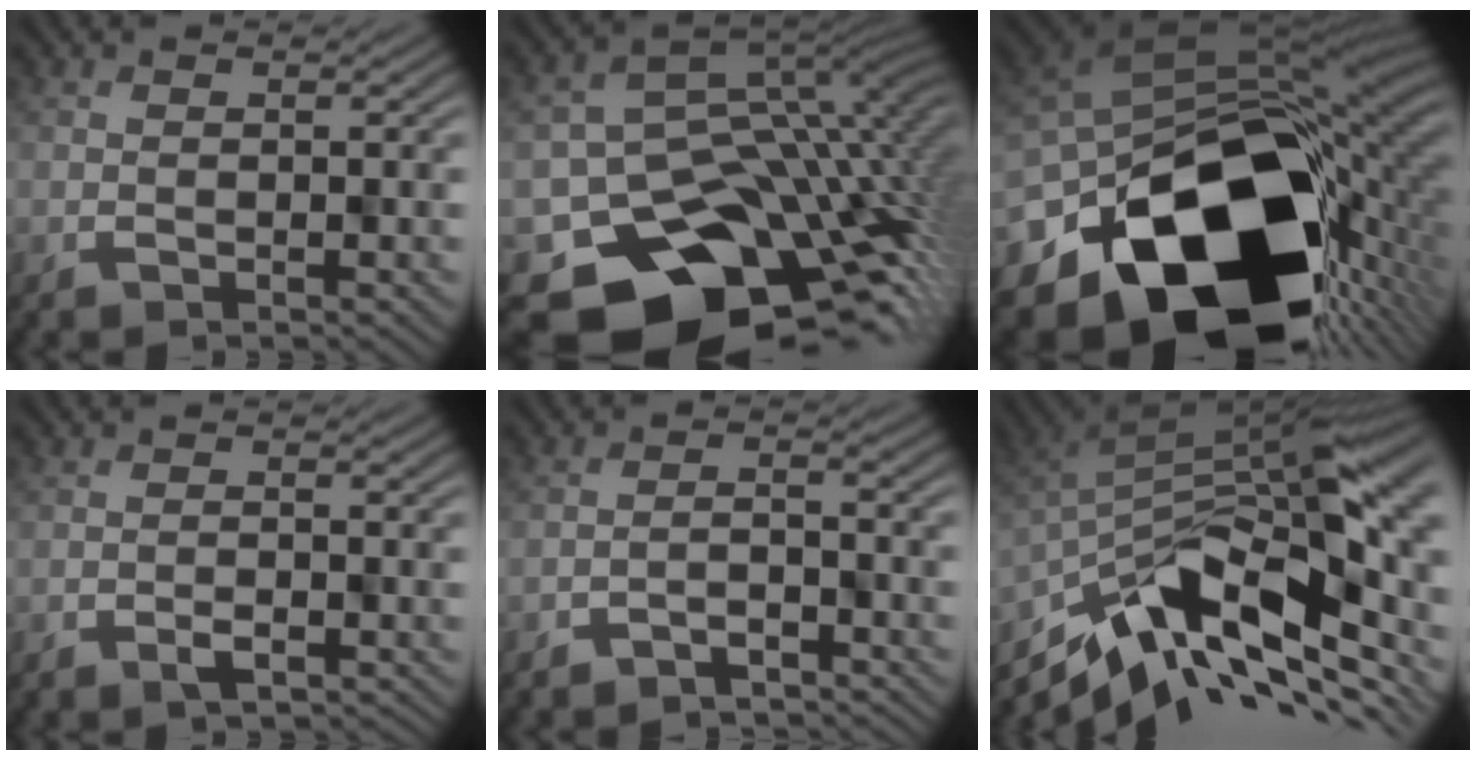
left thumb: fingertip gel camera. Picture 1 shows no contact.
{"total": 15.6, "force": [-5.4, 12.0, 8.4], "torque": [-0.158, -0.051, -0.062]}
{"total": 19.7, "force": [-6.9, 14.0, 12.0], "torque": [-0.255, -0.078, -0.074]}
{"total": 1.2, "force": [-1.0, 0.4, 0.4], "torque": [-0.017, -0.005, -0.010]}
{"total": 2.5, "force": [-2.4, 0.5, 0.2], "torque": [-0.010, -0.003, -0.039]}
{"total": 14.2, "force": [-4.2, 6.5, 12.0], "torque": [-0.205, -0.014, -0.077]}